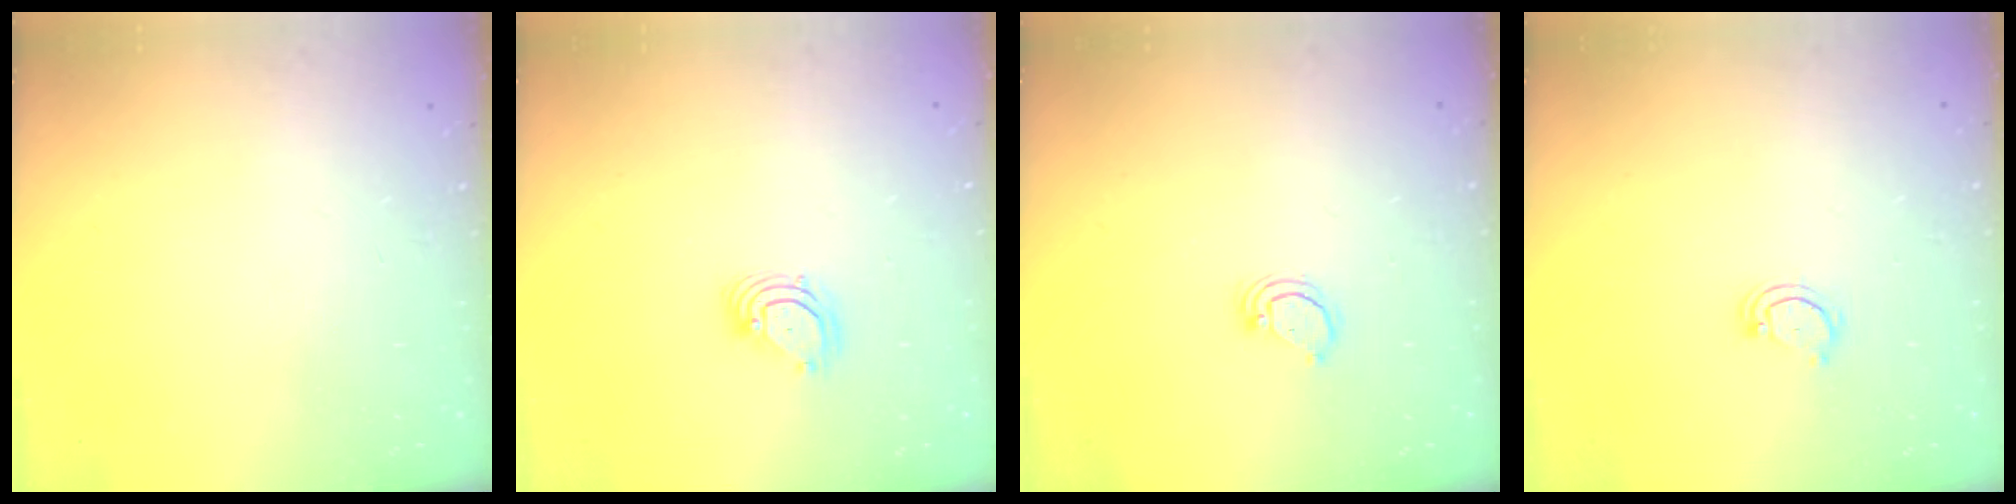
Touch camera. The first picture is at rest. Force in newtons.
{"total": 3.7, "press": 3.7, "slide": 0.1}
{"total": 2.8, "press": 2.8, "slide": 0.2}
{"total": 2.6, "press": 2.6, "slide": 0.3}